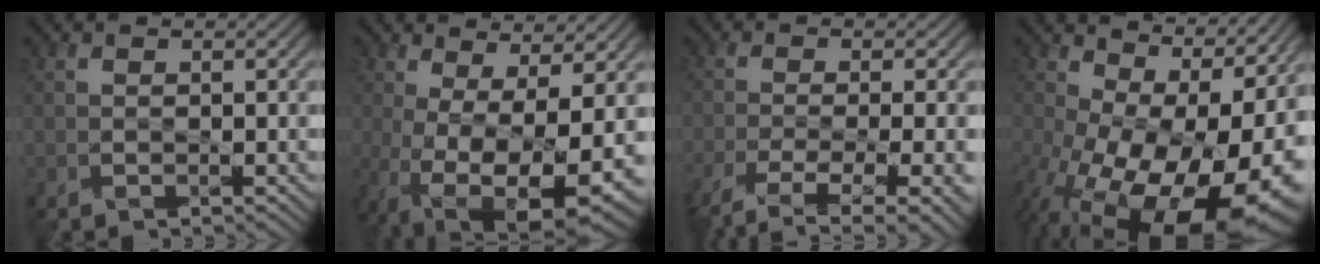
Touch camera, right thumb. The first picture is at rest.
{"total": 13.4, "force": [-3.6, 5.6, 11.6], "torque": [-0.222, -0.038, -0.036]}
{"total": 8.9, "force": [-4.9, 2.7, 6.9], "torque": [-0.130, -0.023, -0.076]}
{"total": 18.4, "force": [-2.0, 11.8, 14.1], "torque": [-0.206, -0.049, 0.013]}